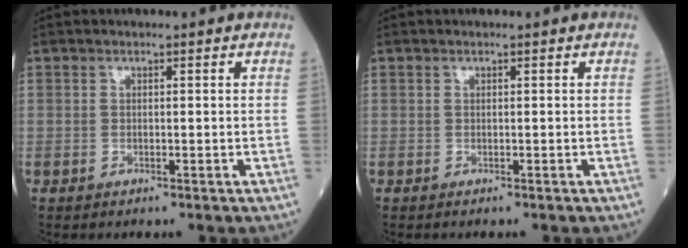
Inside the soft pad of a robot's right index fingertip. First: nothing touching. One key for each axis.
{"total": 0.5, "fx": -0.5, "fy": 0.0, "fz": 0.2, "tx": -0.001, "ty": -0.001, "tz": -0.009}